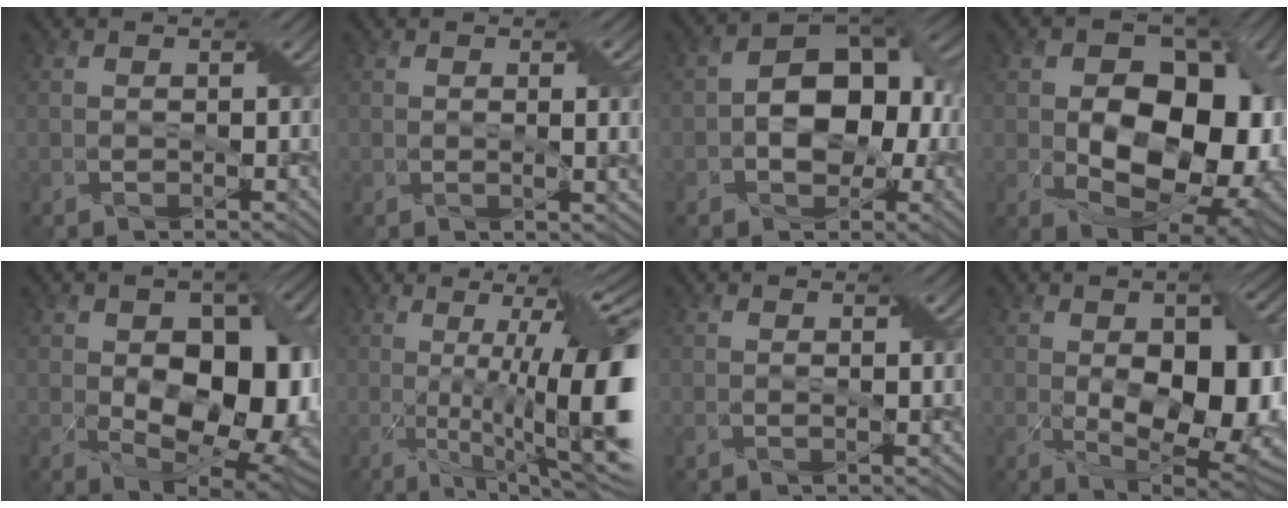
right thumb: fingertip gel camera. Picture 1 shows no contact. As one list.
[{"total": 3.5, "force": [0.6, 0.6, 3.4], "torque": [-0.048, 0.002, 0.011]}, {"total": 8.4, "force": [-0.6, 5.8, 6.0], "torque": [-0.085, 0.010, -0.016]}, {"total": 15.9, "force": [-1.1, 11.1, 11.3], "torque": [-0.144, -0.022, -0.006]}, {"total": 15.2, "force": [-1.3, 9.3, 11.9], "torque": [-0.157, -0.030, 0.003]}, {"total": 16.9, "force": [0.0, 4.2, 16.3], "torque": [-0.219, 0.008, 0.013]}, {"total": 1.1, "force": [0.6, -0.1, 0.9], "torque": [-0.012, 0.001, 0.007]}, {"total": 15.1, "force": [-0.9, 8.0, 12.8], "torque": [-0.187, -0.030, 0.009]}]